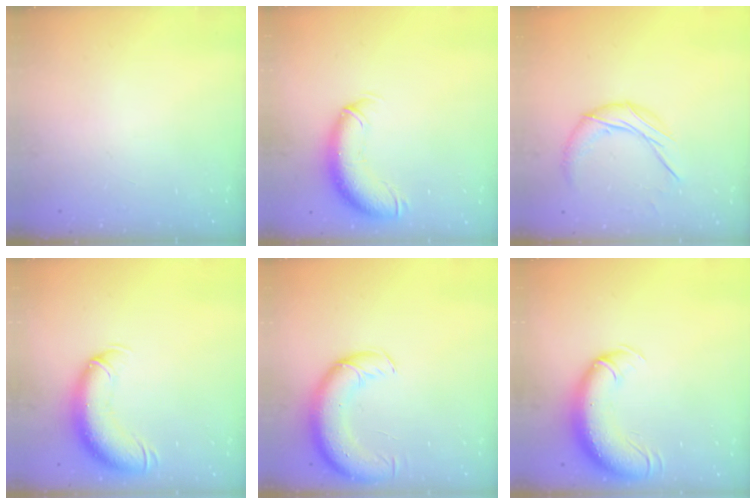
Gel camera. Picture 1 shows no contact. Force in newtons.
{"total": 11.8, "press": 11.5, "slide": 2.6}
{"total": 9.9, "press": 9.9, "slide": 0.3}
{"total": 13.3, "press": 12.9, "slide": 3.0}
{"total": 11.7, "press": 11.3, "slide": 2.9}
{"total": 12.5, "press": 12.1, "slide": 3.1}